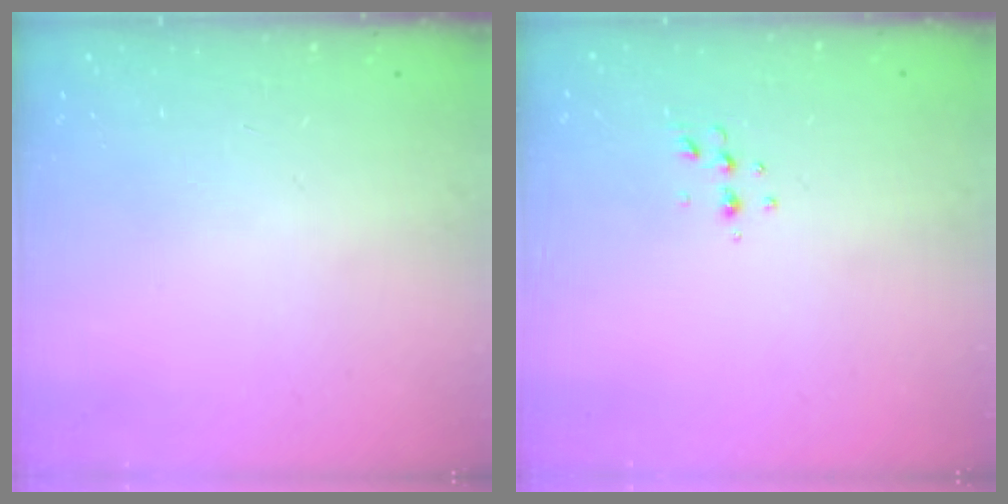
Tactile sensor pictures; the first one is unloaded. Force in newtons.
{"total": 3.8, "press": 3.6, "slide": 1.3}